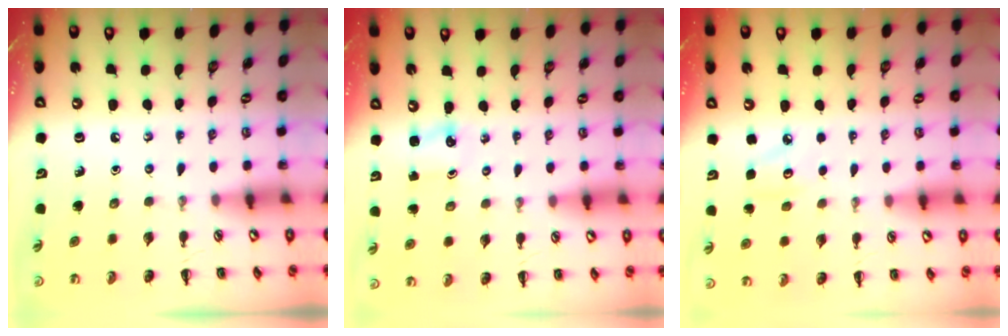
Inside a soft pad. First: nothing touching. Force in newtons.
{"total": 1.4, "press": 1.3, "slide": 0.2}
{"total": 3.4, "press": 3.3, "slide": 0.8}